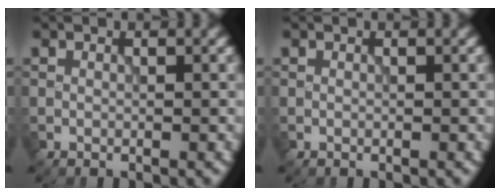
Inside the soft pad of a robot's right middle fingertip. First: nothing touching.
{"total": 0.0}